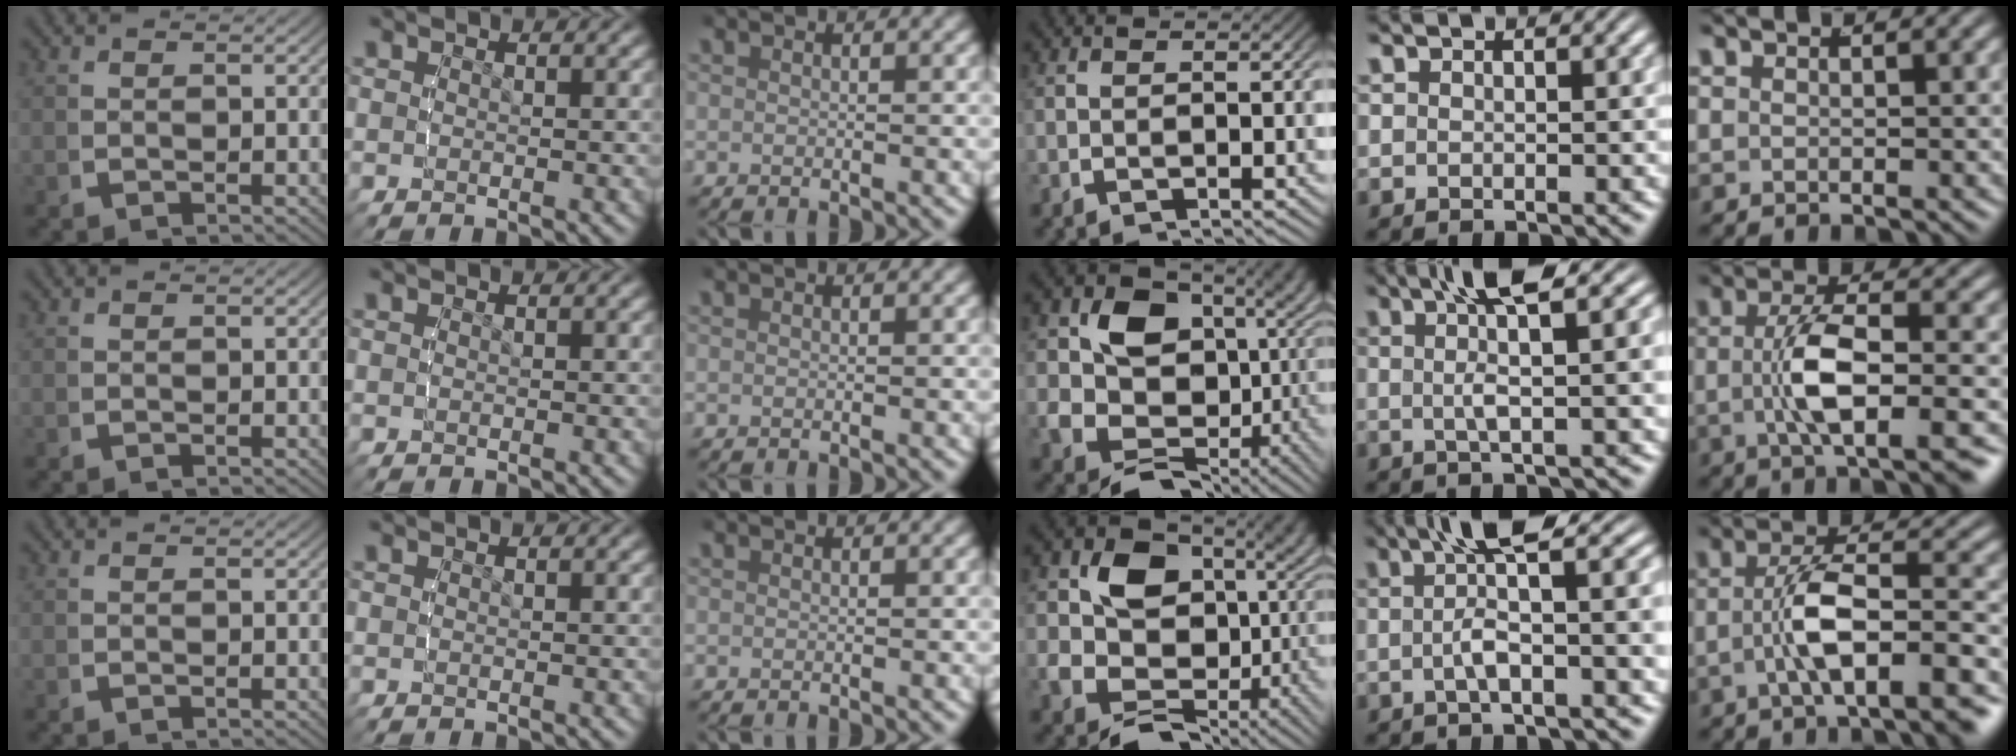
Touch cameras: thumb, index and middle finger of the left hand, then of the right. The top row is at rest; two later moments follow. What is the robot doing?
{"motion": "lift_and_place", "object": "stress ball aka squeeze ball"}